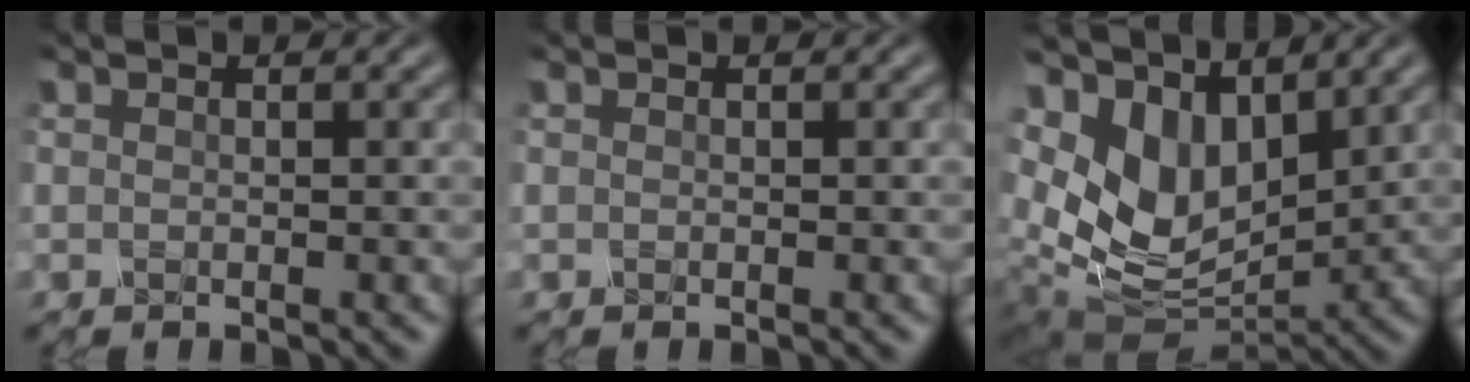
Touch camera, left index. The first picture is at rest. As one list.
[{"total": 0.0}, {"total": 8.7, "force": [4.2, 5.0, 5.8], "torque": [-0.137, -0.004, 0.091]}]